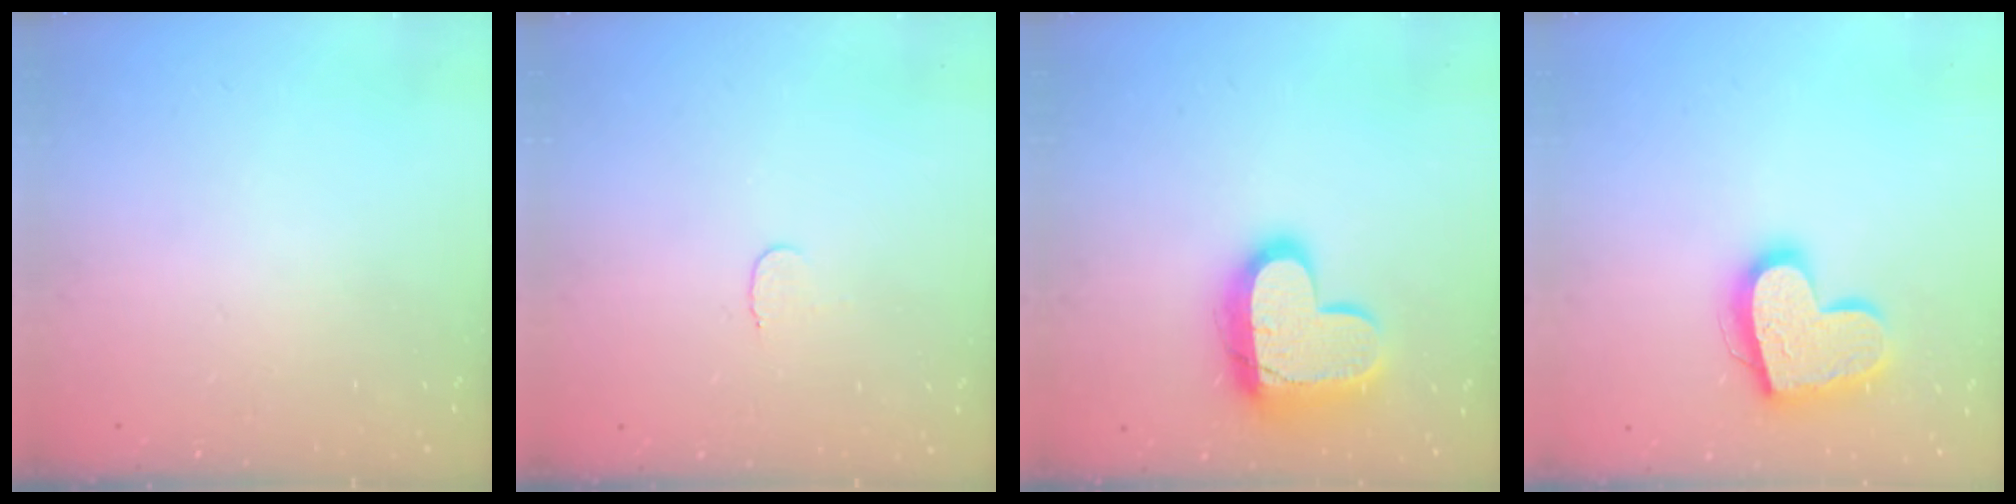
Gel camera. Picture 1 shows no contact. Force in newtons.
{"total": 3.6, "press": 3.6, "slide": 0.4}
{"total": 17.0, "press": 16.9, "slide": 1.1}
{"total": 17.6, "press": 17.6, "slide": 1.4}